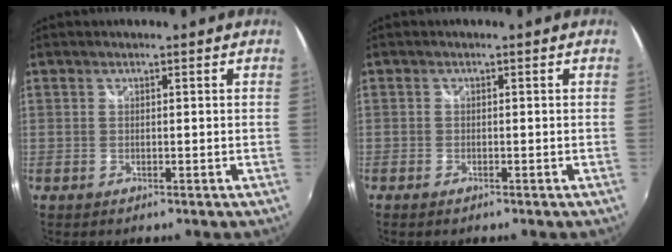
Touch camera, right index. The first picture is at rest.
{"total": 1.2, "force": [-1.0, 0.5, 0.4], "torque": [-0.009, -0.005, -0.020]}